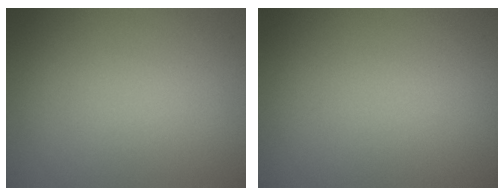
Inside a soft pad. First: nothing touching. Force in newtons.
{"total": 0.0}